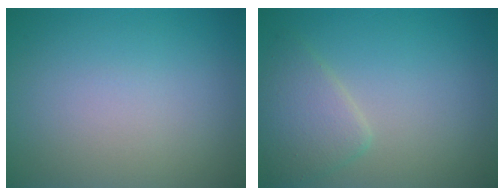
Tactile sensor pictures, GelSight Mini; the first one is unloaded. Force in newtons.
{"total": 2.9, "press": 2.9, "slide": 0.1}